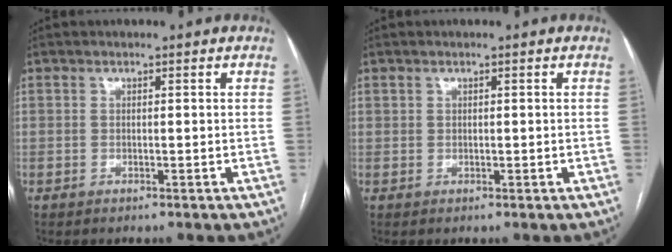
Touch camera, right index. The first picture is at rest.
{"total": 0.5, "force": [0.3, 0.4, 0.0], "torque": [0.004, 0.003, 0.007]}